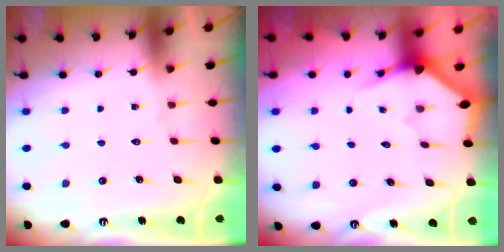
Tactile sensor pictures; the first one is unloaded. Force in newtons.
{"total": 3.5, "press": 3.5, "slide": 0.1}